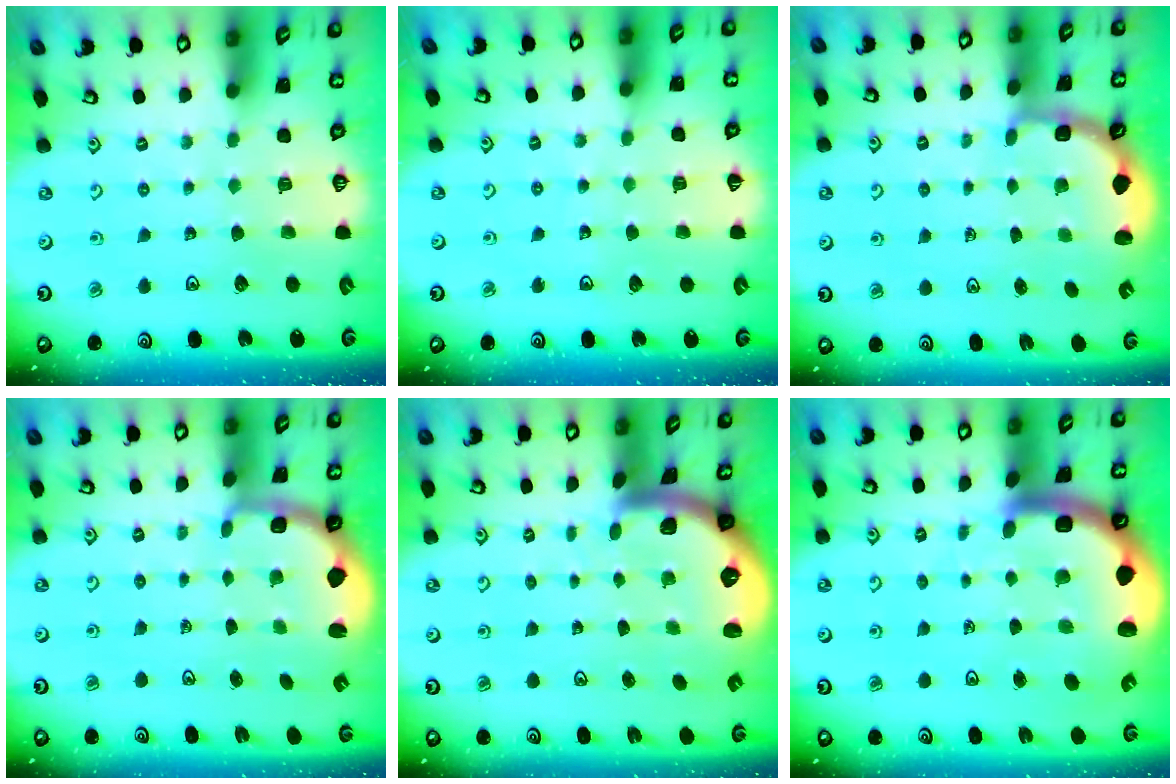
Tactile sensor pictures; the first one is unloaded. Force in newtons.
{"total": 3.6, "press": 3.1, "slide": 1.9}
{"total": 3.0, "press": 2.0, "slide": 2.2}
{"total": 2.5, "press": 1.2, "slide": 2.1}
{"total": 2.8, "press": 2.7, "slide": 0.6}
{"total": 10.8, "press": 10.6, "slide": 2.1}